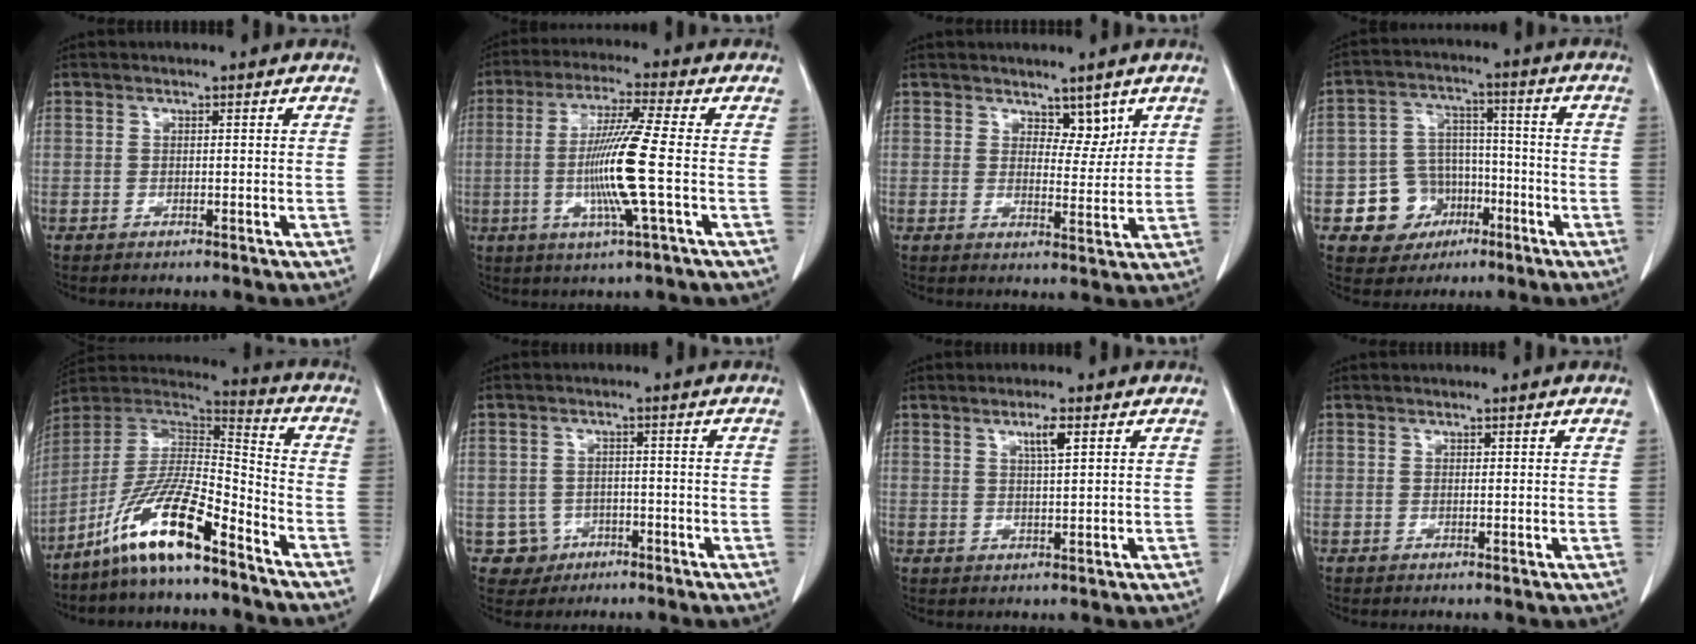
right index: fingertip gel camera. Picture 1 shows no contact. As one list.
[{"total": 11.1, "force": [-1.5, -1.3, 10.9], "torque": [-0.217, -0.014, -0.034]}, {"total": 3.9, "force": [2.6, 2.0, 2.2], "torque": [-0.021, -0.007, 0.040]}, {"total": 9.3, "force": [-3.8, 8.1, 2.3], "torque": [-0.035, 0.024, -0.052]}, {"total": 14.4, "force": [-9.8, 1.9, 10.4], "torque": [-0.201, 0.006, -0.182]}, {"total": 3.8, "force": [-1.6, 3.4, -0.2], "torque": [0.008, 0.014, -0.022]}, {"total": 3.0, "force": [1.5, 0.2, 2.6], "torque": [-0.046, -0.001, 0.025]}, {"total": 0.0}]